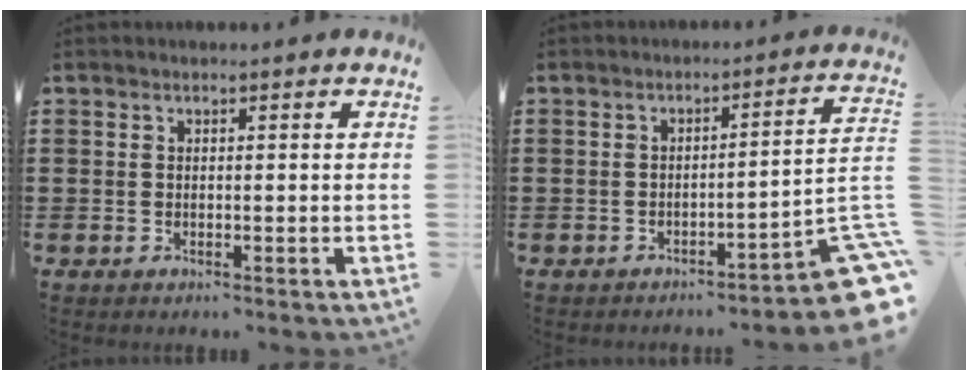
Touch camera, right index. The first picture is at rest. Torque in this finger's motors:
{"motor_torque": [2.08, -0.05, 1.00, 0.10]}